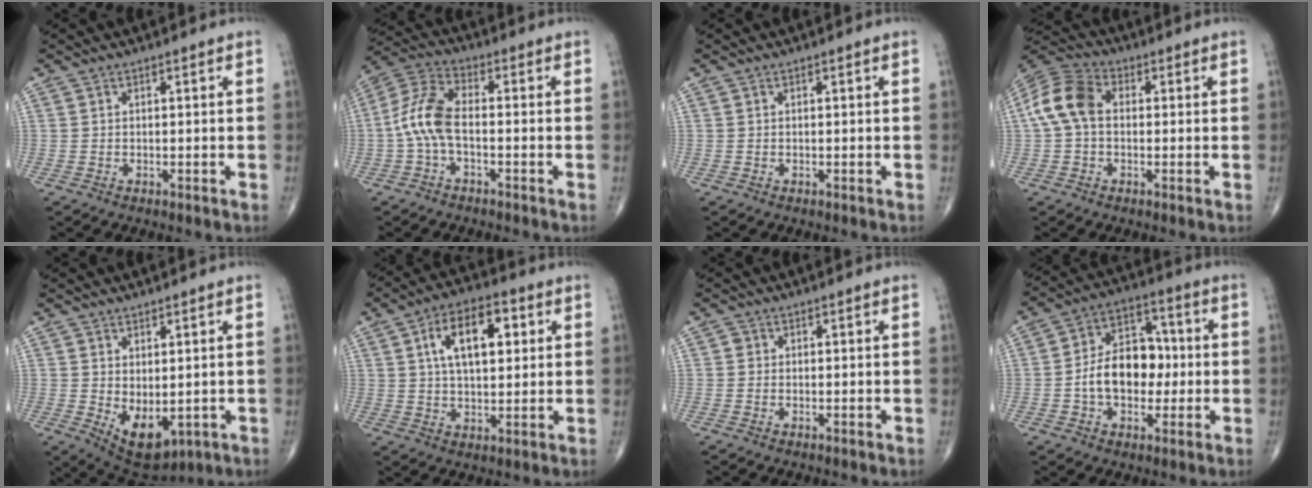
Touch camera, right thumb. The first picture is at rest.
{"total": 8.6, "force": [-1.5, 3.9, 7.5], "torque": [-0.167, 0.028, -0.042]}
{"total": 0.0}
{"total": 9.7, "force": [0.5, 6.7, 6.9], "torque": [-0.140, 0.030, -0.001]}
{"total": 8.3, "force": [-1.1, 4.6, 6.9], "torque": [-0.091, -0.009, 0.007]}
{"total": 12.6, "force": [3.7, 6.4, 10.2], "torque": [-0.151, 0.004, 0.057]}
{"total": 0.7, "force": [0.0, 0.7, 0.2], "torque": [0.002, 0.002, 0.000]}
{"total": 12.9, "force": [-1.3, 8.9, 9.2], "torque": [-0.118, 0.036, -0.029]}